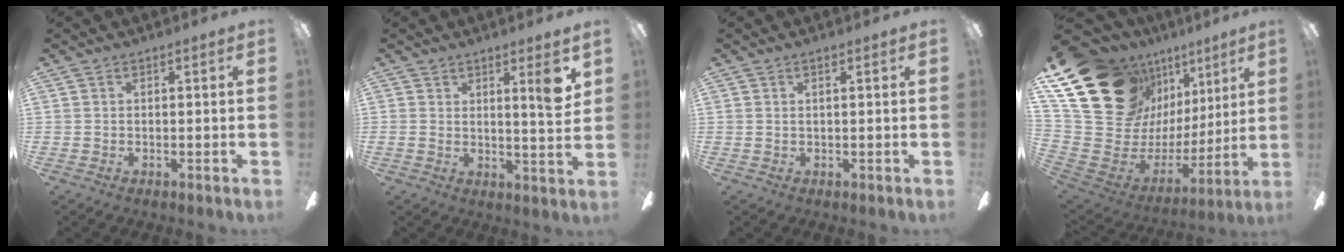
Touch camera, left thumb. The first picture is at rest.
{"total": 6.3, "force": [2.9, 0.9, 5.6], "torque": [-0.078, -0.012, 0.040]}
{"total": 1.1, "force": [0.3, 0.0, 1.0], "torque": [-0.020, 0.000, 0.005]}
{"total": 25.1, "force": [14.5, 15.5, 13.3], "torque": [-0.266, -0.086, 0.296]}